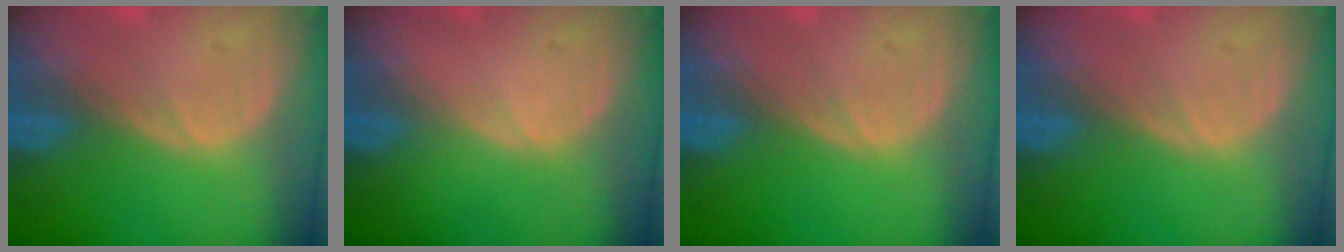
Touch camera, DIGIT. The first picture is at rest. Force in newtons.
{"total": 0.0}
{"total": 0.0}
{"total": 0.0}